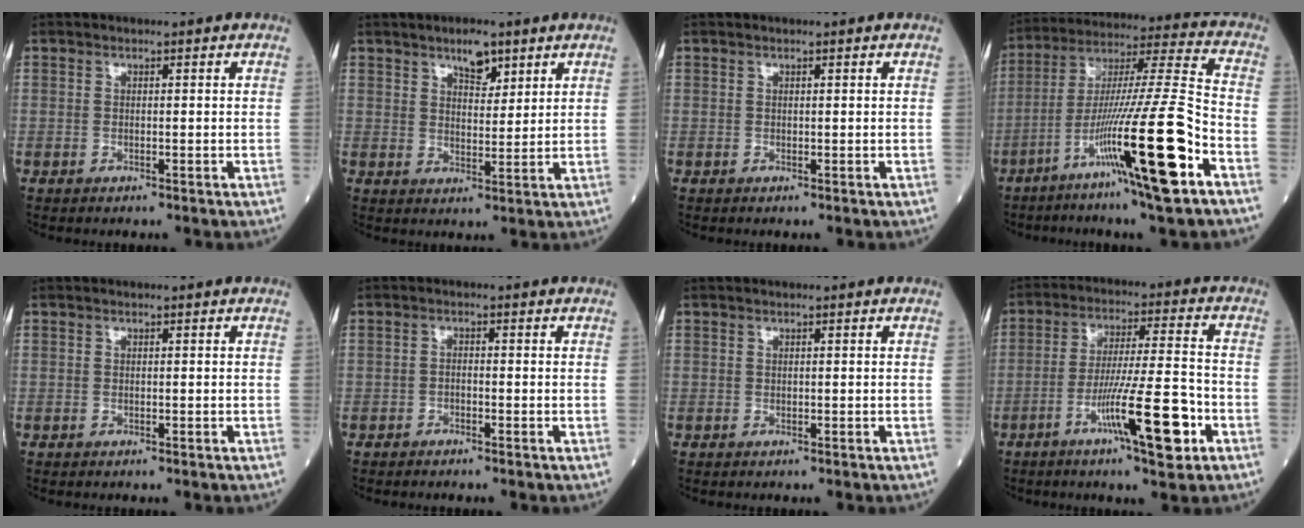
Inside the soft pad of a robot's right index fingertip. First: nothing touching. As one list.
[{"total": 4.5, "force": [3.1, 1.8, 2.7], "torque": [-0.041, 0.003, 0.050]}, {"total": 0.0}, {"total": 20.0, "force": [-8.8, -0.5, 18.0], "torque": [-0.320, -0.022, -0.153]}, {"total": 0.0}, {"total": 0.9, "force": [-0.8, 0.1, 0.4], "torque": [-0.010, 0.000, -0.016]}, {"total": 0.0}, {"total": 12.0, "force": [-5.3, 0.6, 10.7], "torque": [-0.182, -0.008, -0.089]}]